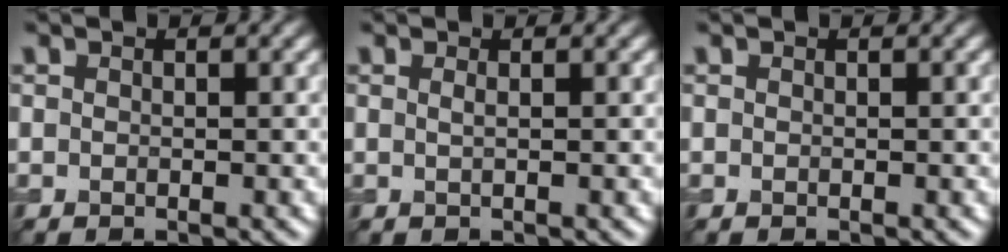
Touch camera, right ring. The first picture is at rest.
{"total": 0.7, "force": [0.2, 0.3, 0.7], "torque": [-0.008, 0.002, 0.000]}
{"total": 0.0}